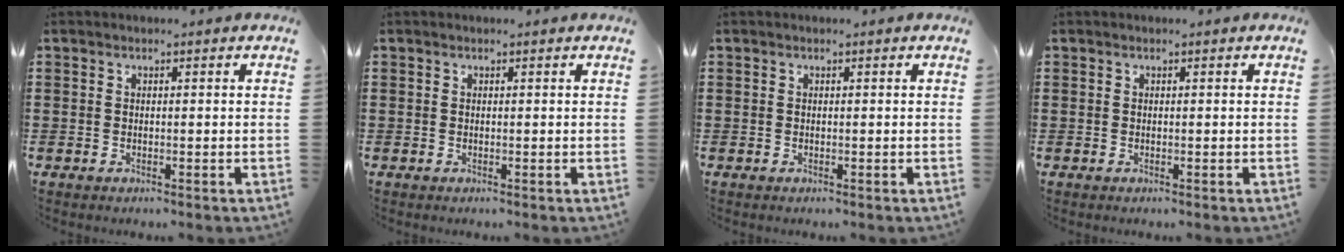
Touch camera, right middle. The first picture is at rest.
{"total": 0.0}
{"total": 0.0}
{"total": 0.0}